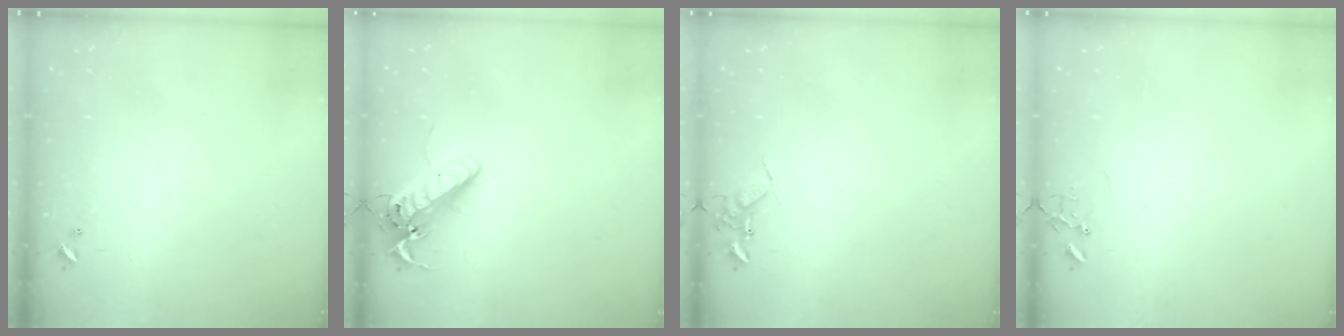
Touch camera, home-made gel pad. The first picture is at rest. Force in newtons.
{"total": 15.8, "press": 15.6, "slide": 2.7}
{"total": 7.2, "press": 7.2, "slide": 0.9}
{"total": 0.0}